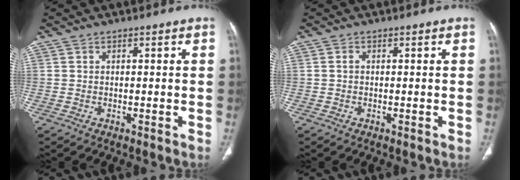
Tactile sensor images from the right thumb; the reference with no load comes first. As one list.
[{"total": 0.6, "force": [-0.1, 0.4, 0.4], "torque": [-0.007, 0.002, -0.005]}]